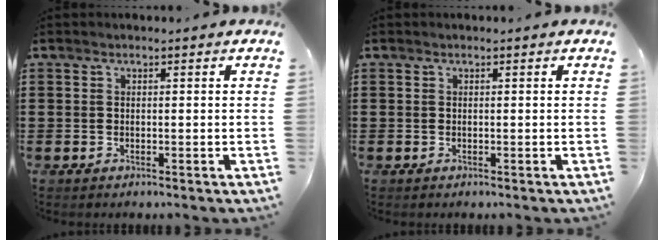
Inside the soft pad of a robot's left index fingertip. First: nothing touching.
{"total": 0.0}